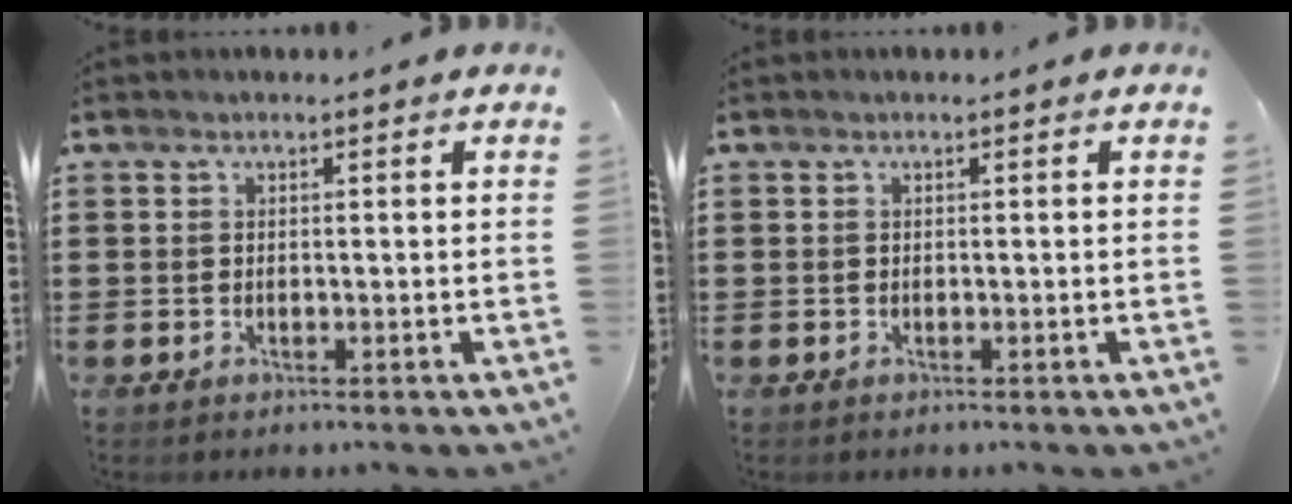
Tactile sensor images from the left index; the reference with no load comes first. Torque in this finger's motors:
{"motor_torque": [0.00, 0.00, 0.00, 0.00]}